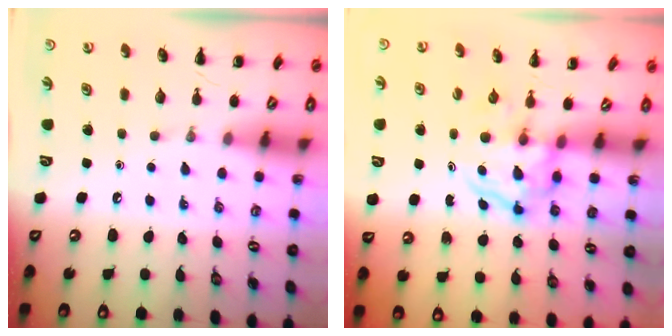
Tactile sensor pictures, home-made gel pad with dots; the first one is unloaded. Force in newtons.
{"total": 3.8, "press": 3.8, "slide": 0.4}